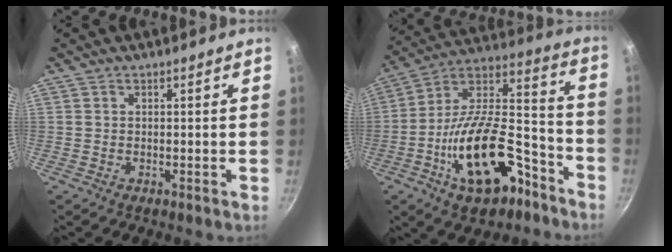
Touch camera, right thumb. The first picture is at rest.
{"total": 23.6, "force": [-10.9, 11.7, 17.3], "torque": [-0.248, 0.086, -0.170]}